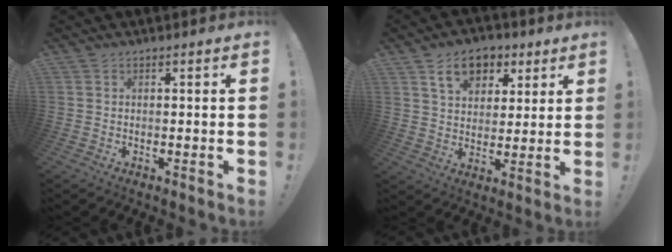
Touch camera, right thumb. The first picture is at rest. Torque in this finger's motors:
{"motor_torque": [0.02, 0.13, -0.20, 0.36, 0.13]}